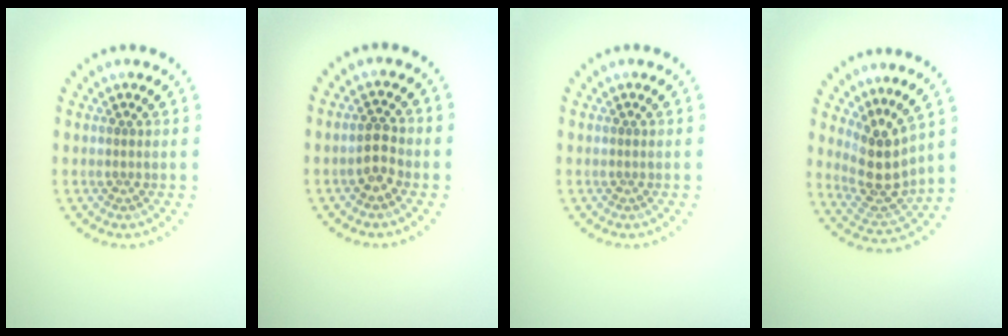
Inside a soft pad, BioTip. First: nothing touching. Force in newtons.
{"total": 2.2, "press": 2.2, "slide": 0.5}
{"total": 0.0}
{"total": 4.0, "press": 3.5, "slide": 2.1}